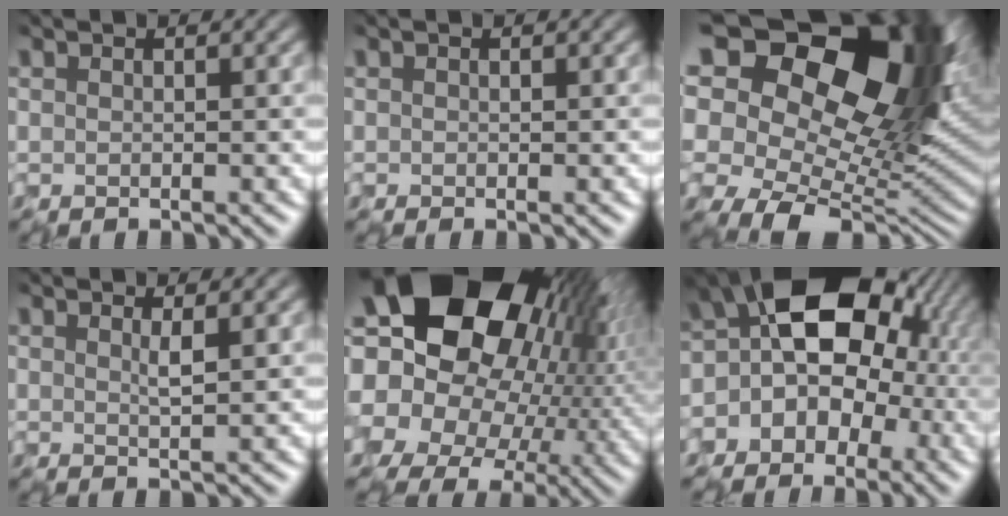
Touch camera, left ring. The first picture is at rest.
{"total": 0.0}
{"total": 19.2, "force": [4.9, 11.1, 14.9], "torque": [-0.237, 0.025, 0.093]}
{"total": 0.8, "force": [0.1, -0.2, 0.8], "torque": [-0.014, -0.005, 0.002]}
{"total": 20.6, "force": [4.4, 15.8, 12.6], "torque": [-0.199, -0.005, 0.064]}
{"total": 12.0, "force": [-0.4, 9.3, 7.6], "torque": [-0.071, 0.003, -0.043]}